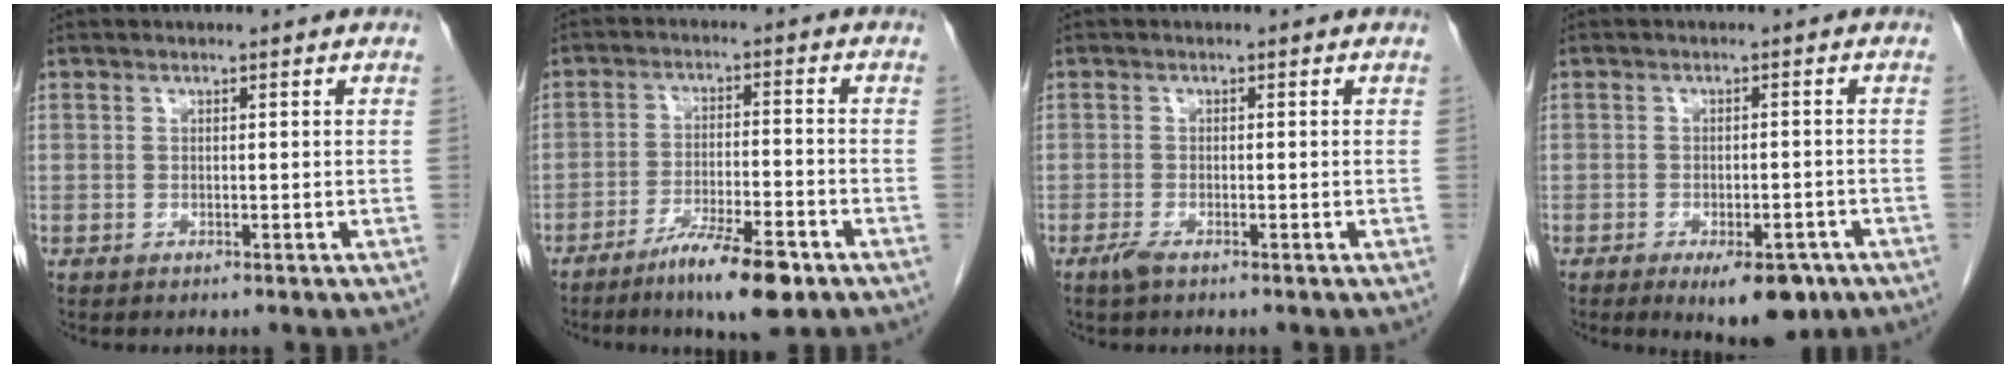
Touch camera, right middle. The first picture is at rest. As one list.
[{"total": 9.3, "force": [-6.1, 1.2, 6.9], "torque": [-0.119, -0.015, -0.099]}, {"total": 1.7, "force": [-1.1, 0.4, 1.2], "torque": [-0.030, -0.003, -0.022]}, {"total": 7.6, "force": [-4.8, 2.8, 5.1], "torque": [-0.062, -0.005, -0.062]}]